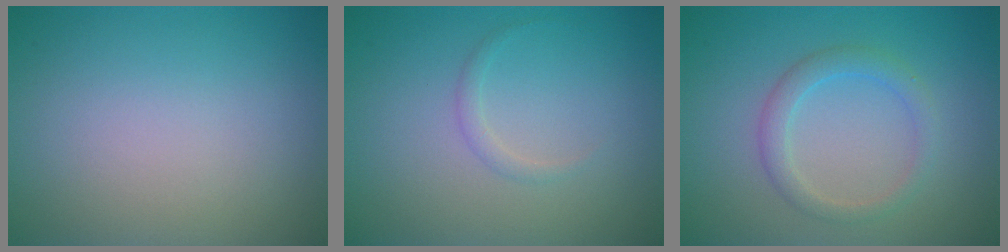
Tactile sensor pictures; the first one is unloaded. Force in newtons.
{"total": 0.8, "press": 0.8, "slide": 0.1}
{"total": 2.2, "press": 2.2, "slide": 0.1}